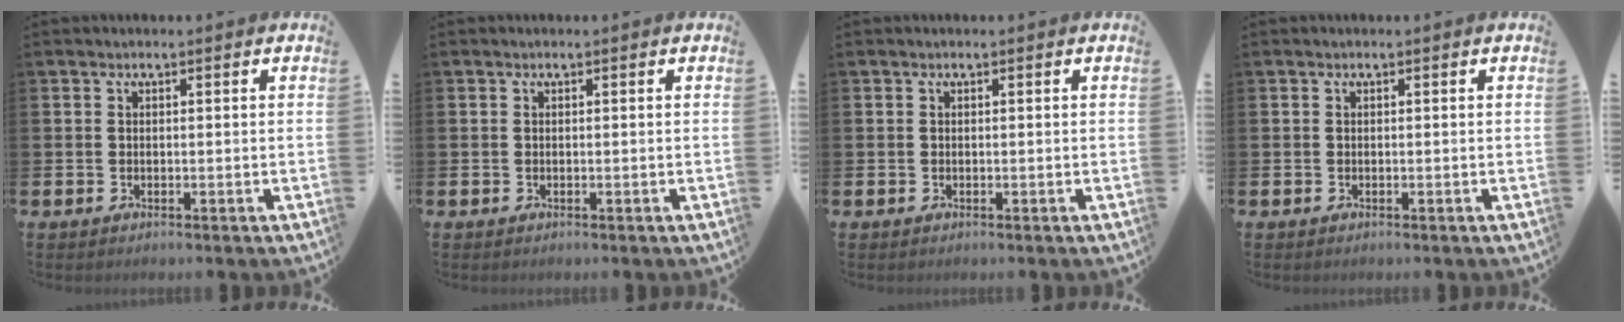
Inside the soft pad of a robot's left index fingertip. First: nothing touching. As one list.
[{"total": 0.0}, {"total": 0.0}, {"total": 0.0}]